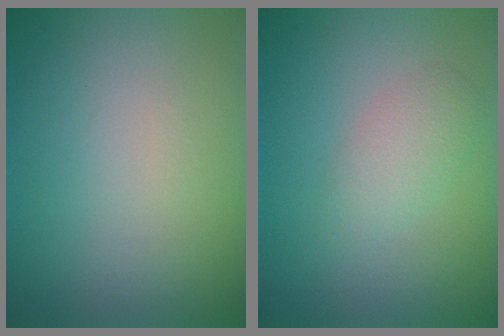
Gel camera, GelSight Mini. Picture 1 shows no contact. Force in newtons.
{"total": 2.2, "press": 2.2, "slide": 0.0}